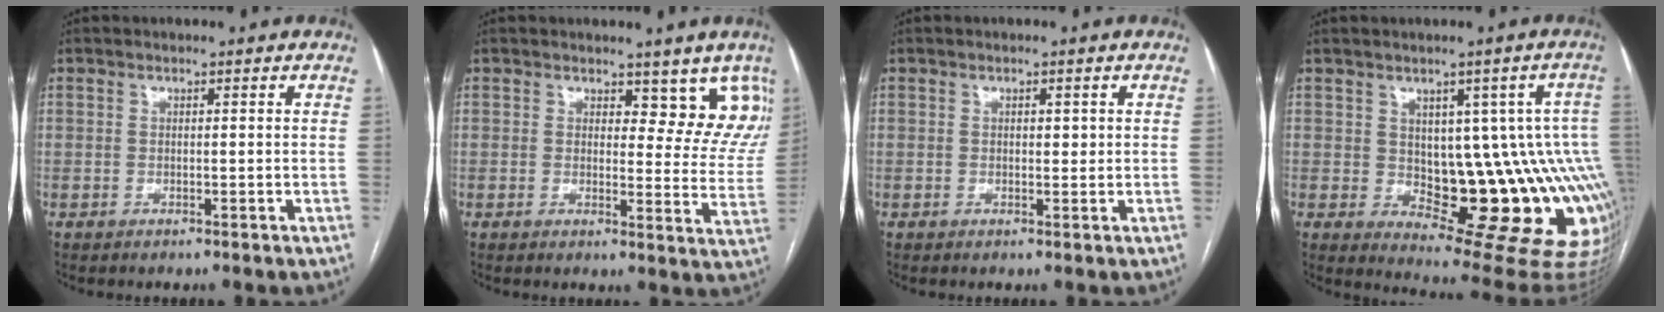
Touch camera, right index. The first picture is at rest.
{"total": 9.2, "force": [7.2, 4.4, 3.6], "torque": [-0.007, -0.021, 0.061]}
{"total": 1.3, "force": [0.3, 0.7, 1.0], "torque": [-0.014, 0.001, 0.005]}
{"total": 16.7, "force": [-1.8, 7.3, 14.9], "torque": [-0.113, 0.020, -0.001]}